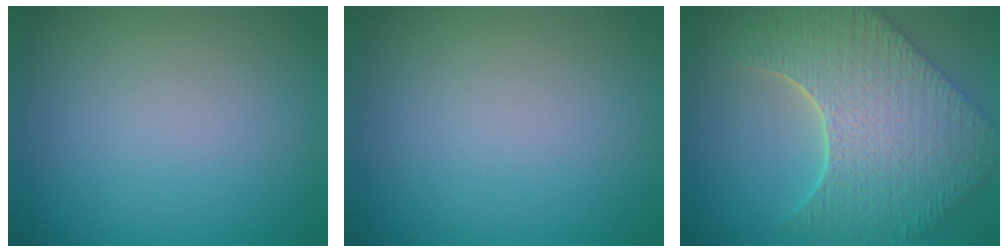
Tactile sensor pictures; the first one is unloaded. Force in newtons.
{"total": 0.0}
{"total": 9.7, "press": 7.1, "slide": 6.6}